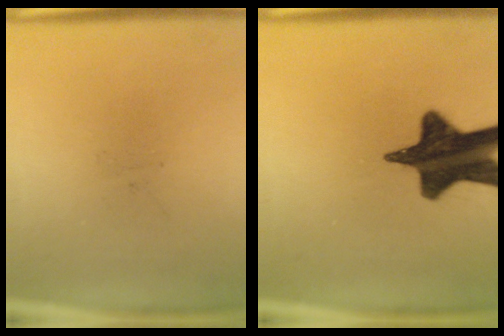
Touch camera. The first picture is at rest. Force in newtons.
{"total": 16.5}